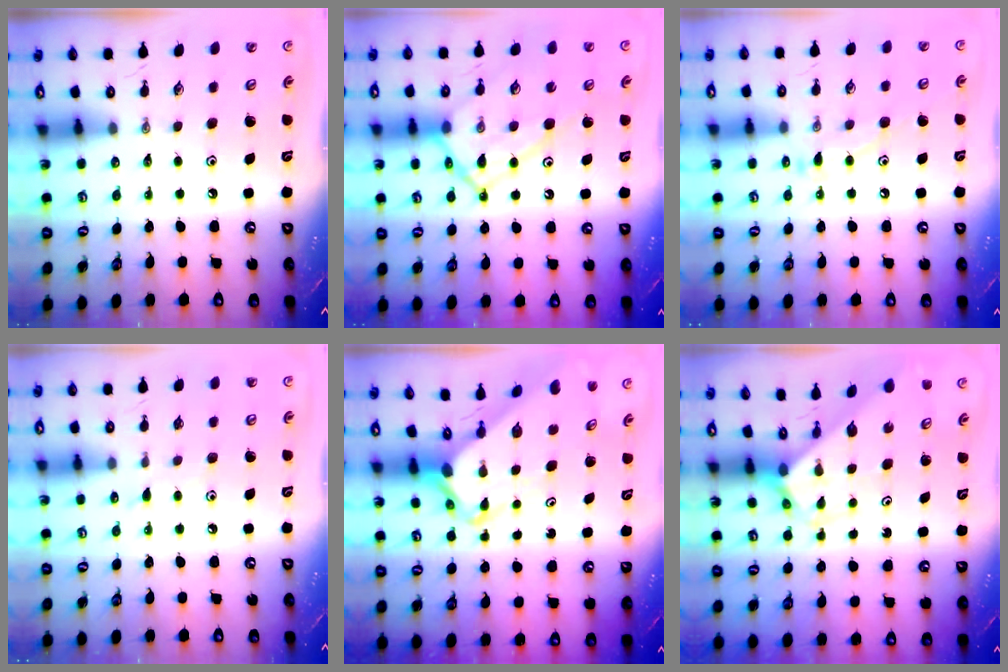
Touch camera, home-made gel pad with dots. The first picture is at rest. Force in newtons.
{"total": 15.0, "press": 14.9, "slide": 1.7}
{"total": 10.4, "press": 10.4, "slide": 0.8}
{"total": 4.7, "press": 4.7, "slide": 0.6}
{"total": 4.8, "press": 4.7, "slide": 0.5}
{"total": 2.6, "press": 2.6, "slide": 0.2}